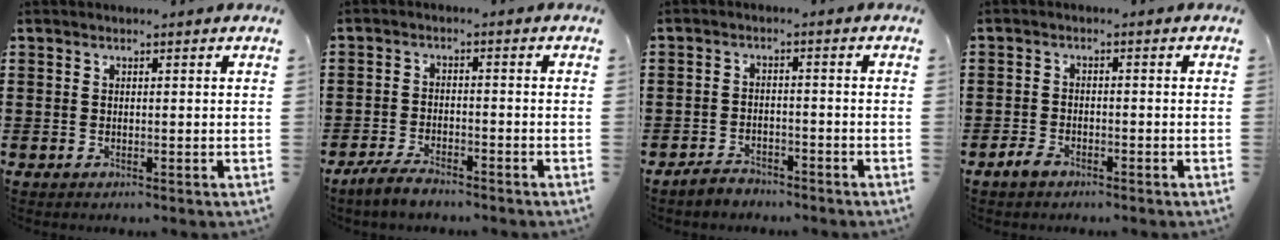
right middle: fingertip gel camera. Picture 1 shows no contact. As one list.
[{"total": 3.5, "force": [-3.1, 0.9, 1.4], "torque": [-0.040, 0.002, -0.066]}, {"total": 2.7, "force": [-2.6, 0.7, 0.3], "torque": [-0.010, 0.004, -0.055]}, {"total": 2.6, "force": [-2.0, 1.3, 1.2], "torque": [-0.030, 0.003, -0.041]}]